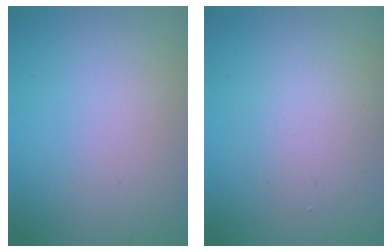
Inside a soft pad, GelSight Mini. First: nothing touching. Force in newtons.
{"total": 2.7, "press": 2.7, "slide": 0.2}